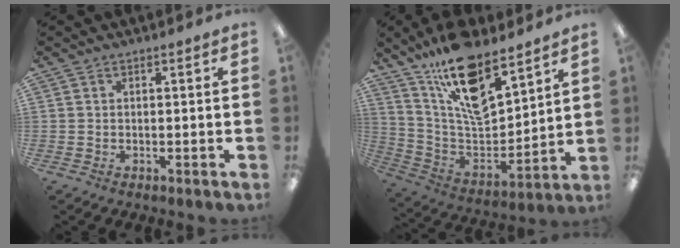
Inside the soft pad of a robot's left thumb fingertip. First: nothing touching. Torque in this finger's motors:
{"motor_torque": [0.64, 0.55, 1.37, -1.40, 0.19]}